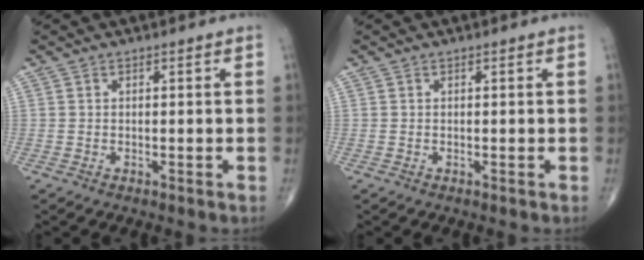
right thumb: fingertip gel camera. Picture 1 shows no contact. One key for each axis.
{"total": 0.0}